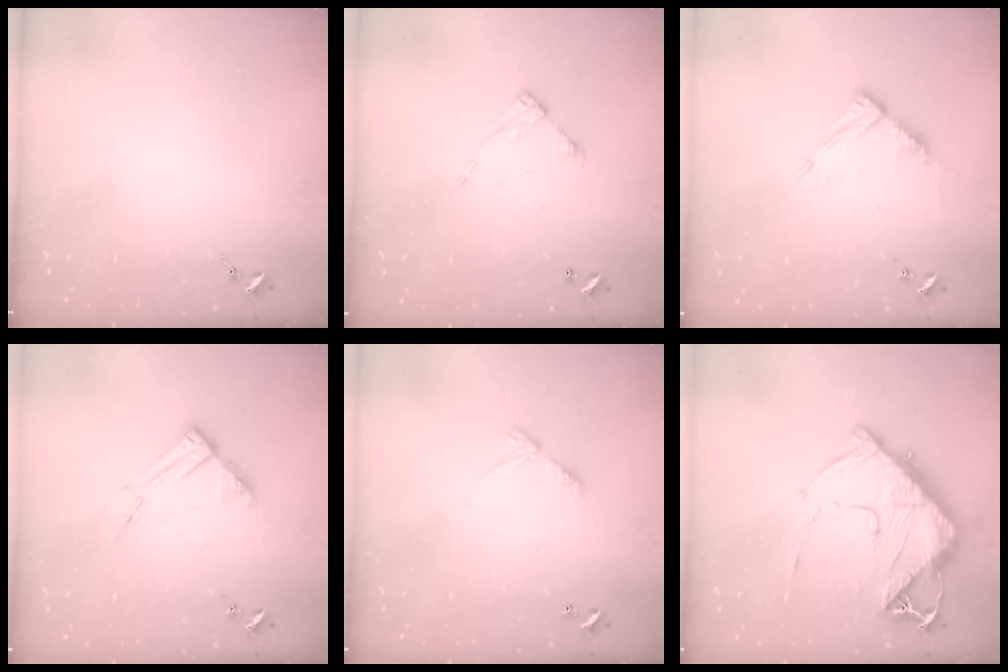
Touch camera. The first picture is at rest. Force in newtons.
{"total": 6.0, "press": 6.0, "slide": 0.4}
{"total": 9.0, "press": 9.0, "slide": 0.8}
{"total": 8.9, "press": 8.9, "slide": 0.8}
{"total": 6.1, "press": 6.0, "slide": 0.6}
{"total": 14.4, "press": 14.3, "slide": 1.4}